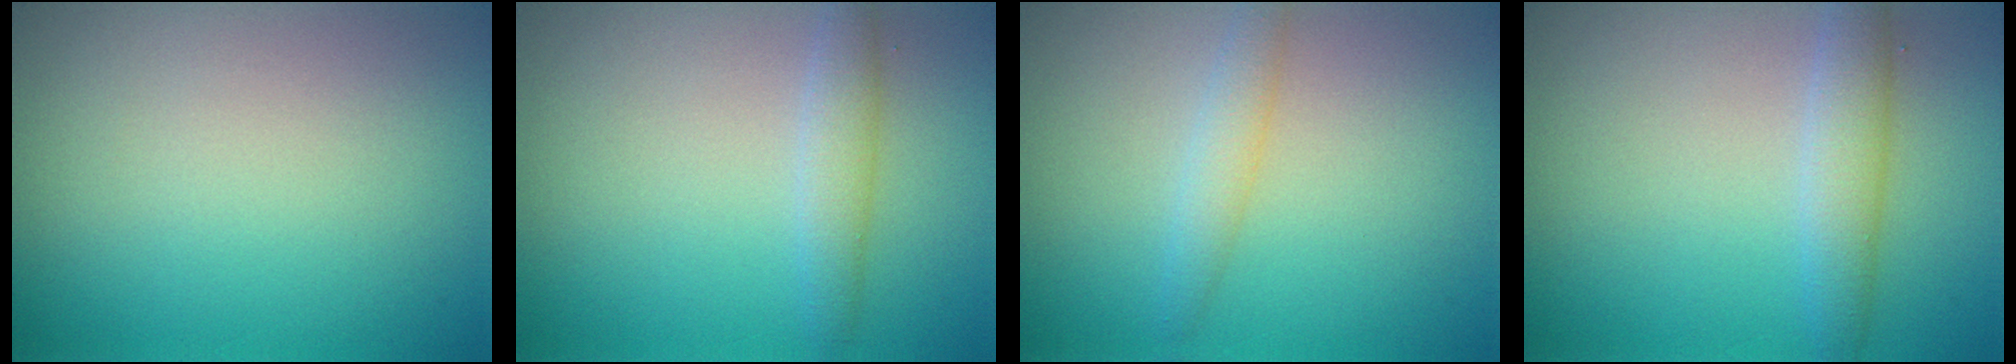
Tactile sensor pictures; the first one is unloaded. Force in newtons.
{"total": 1.9, "press": 1.9, "slide": 0.0}
{"total": 1.7, "press": 1.7, "slide": 0.0}
{"total": 2.5, "press": 2.5, "slide": 0.2}